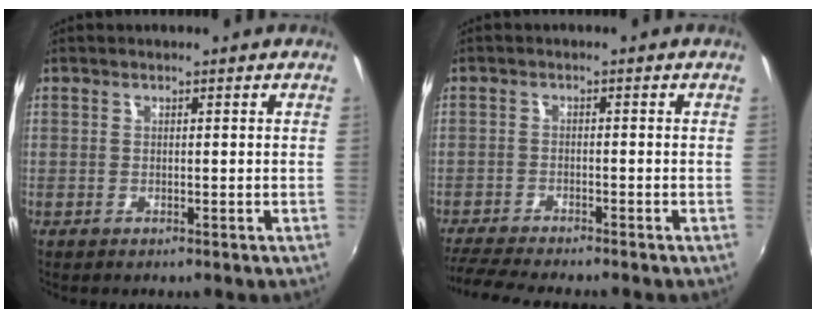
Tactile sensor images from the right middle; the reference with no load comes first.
{"total": 7.2, "force": [-6.7, 0.0, 2.6], "torque": [-0.075, -0.025, -0.116]}